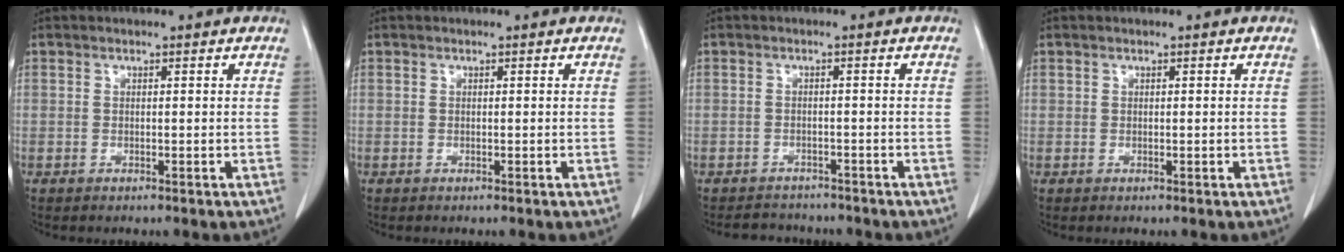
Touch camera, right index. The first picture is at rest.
{"total": 0.0}
{"total": 4.1, "force": [-3.8, 1.5, 0.3], "torque": [-0.004, 0.000, -0.054]}
{"total": 0.0}